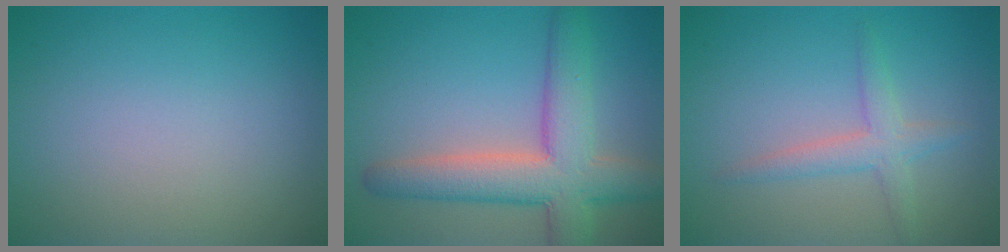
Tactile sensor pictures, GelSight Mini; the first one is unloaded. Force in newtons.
{"total": 7.4, "press": 7.4, "slide": 0.6}
{"total": 2.4, "press": 2.4, "slide": 0.1}